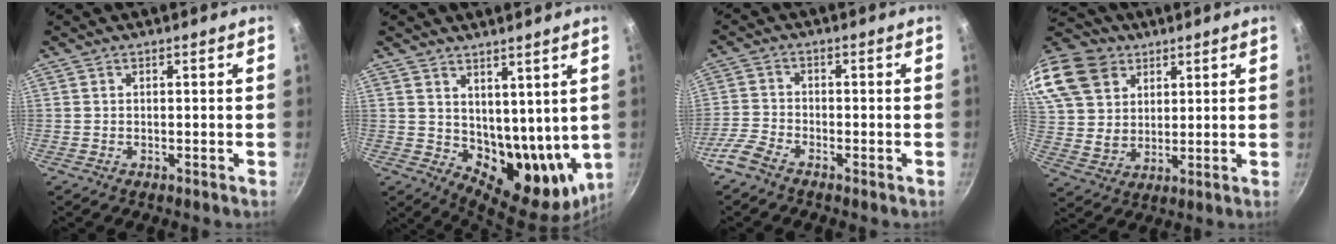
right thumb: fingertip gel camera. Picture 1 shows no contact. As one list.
[{"total": 13.9, "force": [5.1, 8.5, 9.7], "torque": [-0.097, -0.046, 0.102]}, {"total": 4.5, "force": [-3.4, 2.1, 2.1], "torque": [-0.052, 0.023, -0.080]}, {"total": 21.7, "force": [11.5, 16.0, 9.3], "torque": [-0.210, 0.006, 0.225]}]